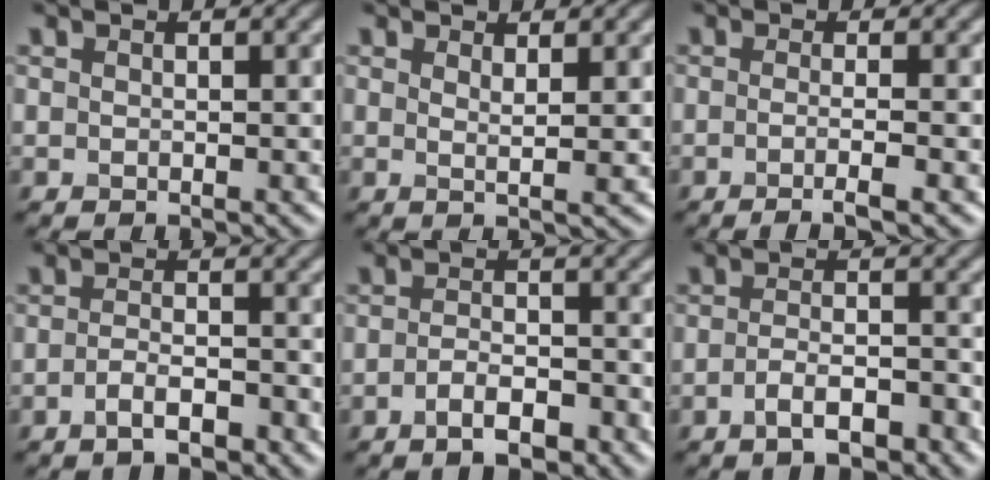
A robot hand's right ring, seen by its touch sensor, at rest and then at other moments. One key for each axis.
{"total": 1.4, "fx": 0.8, "fy": 0.2, "fz": 1.1, "tx": -0.017, "ty": -0.004, "tz": 0.010}
{"total": 3.1, "fx": -0.9, "fy": 0.8, "fz": 2.8, "tx": -0.035, "ty": -0.005, "tz": -0.023}
{"total": 2.6, "fx": -1.5, "fy": 0.8, "fz": 1.9, "tx": -0.034, "ty": 0.003, "tz": -0.029}
{"total": 3.1, "fx": -1.8, "fy": 1.1, "fz": 2.3, "tx": -0.038, "ty": 0.003, "tz": -0.032}
{"total": 3.2, "fx": -1.9, "fy": 1.0, "fz": 2.4, "tx": -0.043, "ty": 0.004, "tz": -0.034}